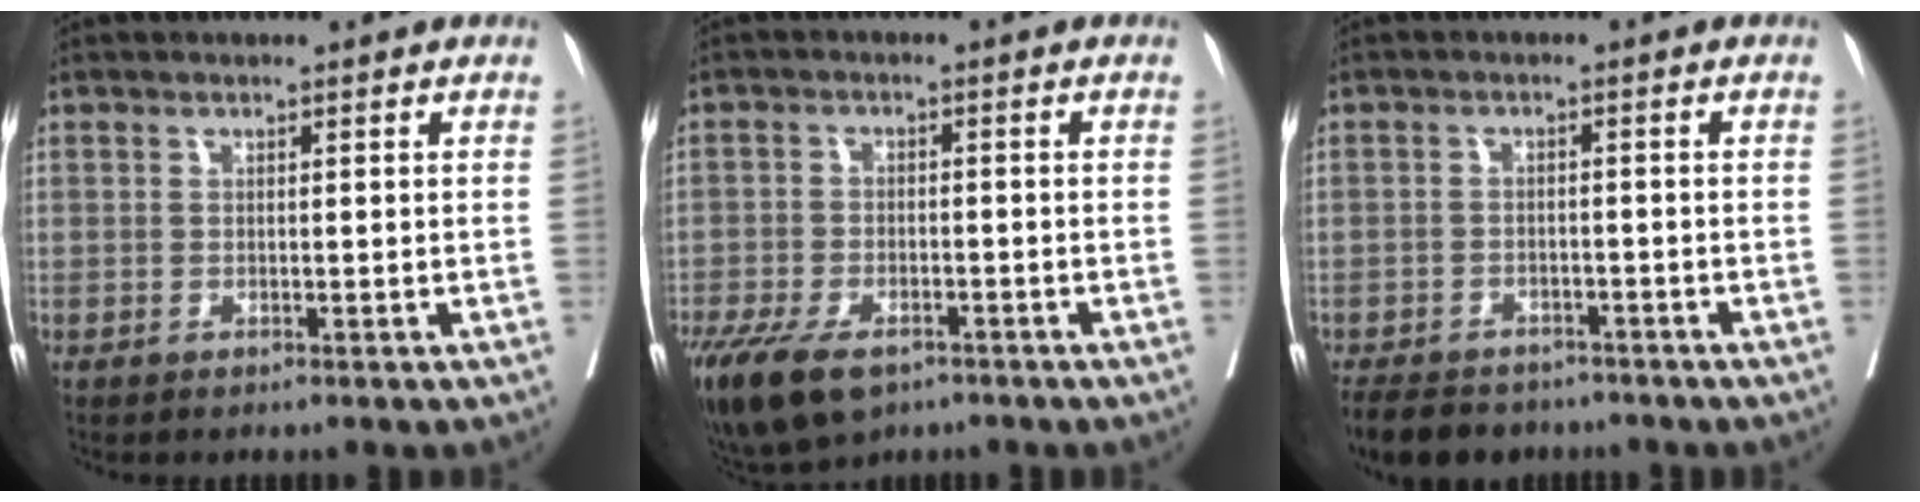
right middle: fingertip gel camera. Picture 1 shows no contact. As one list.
[{"total": 12.7, "force": [-8.3, 6.2, 7.3], "torque": [-0.155, -0.015, -0.132]}, {"total": 10.0, "force": [-8.2, 4.6, 3.2], "torque": [-0.060, -0.009, -0.116]}]